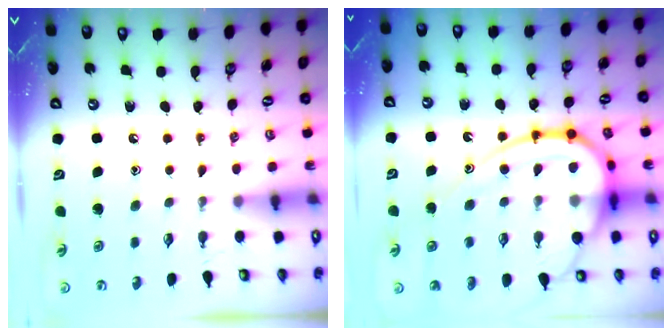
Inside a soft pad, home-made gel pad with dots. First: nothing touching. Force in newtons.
{"total": 22.0, "press": 21.9, "slide": 2.3}